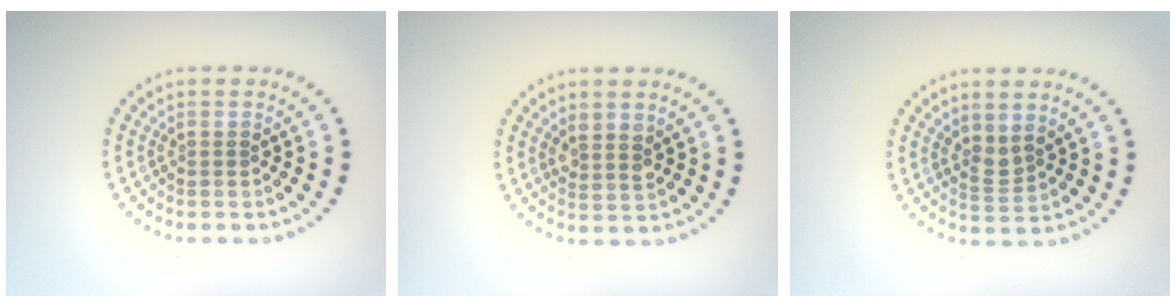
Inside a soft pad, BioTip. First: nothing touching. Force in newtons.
{"total": 1.8, "press": 1.5, "slide": 0.9}
{"total": 1.9, "press": 1.4, "slide": 1.2}